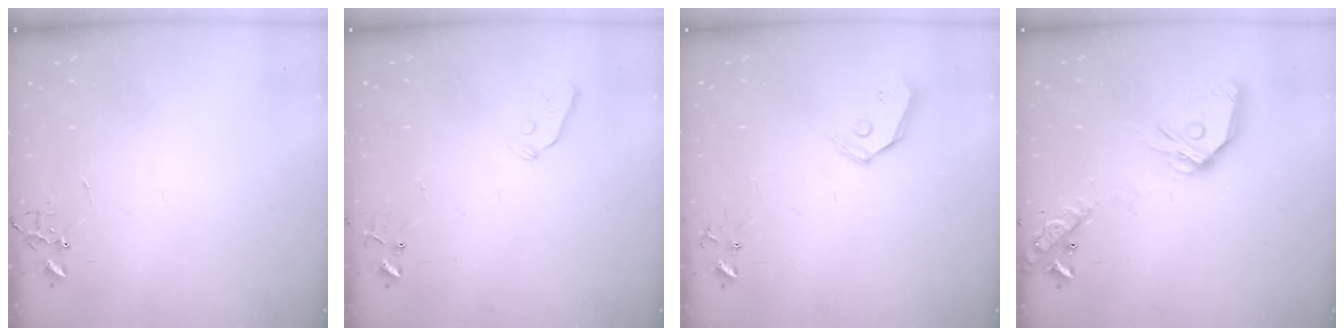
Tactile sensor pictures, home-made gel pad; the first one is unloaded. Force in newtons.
{"total": 3.8, "press": 3.7, "slide": 0.7}
{"total": 7.7, "press": 7.6, "slide": 0.9}
{"total": 17.7, "press": 17.5, "slide": 2.5}